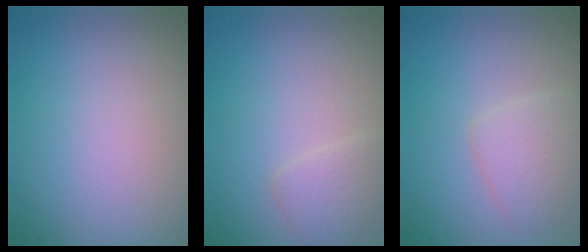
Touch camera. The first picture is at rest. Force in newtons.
{"total": 1.9, "press": 1.9, "slide": 0.0}
{"total": 2.2, "press": 2.2, "slide": 0.1}